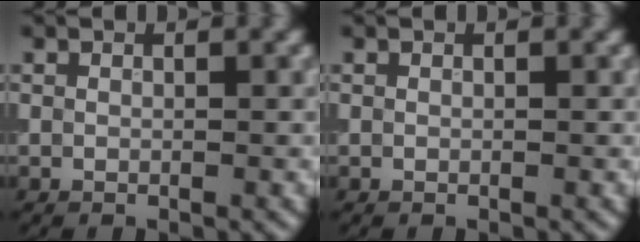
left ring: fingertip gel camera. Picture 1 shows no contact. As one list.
[{"total": 0.0}]